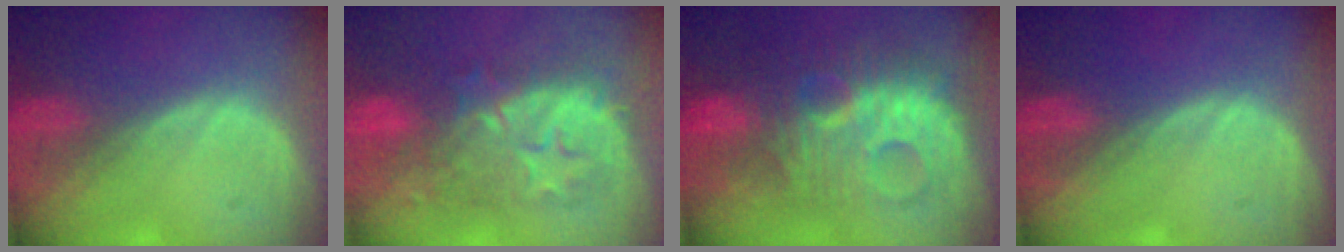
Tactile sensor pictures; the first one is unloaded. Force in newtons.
{"total": 9.4, "press": 9.2, "slide": 1.7}
{"total": 10.6, "press": 10.6, "slide": 0.3}
{"total": 0.0}